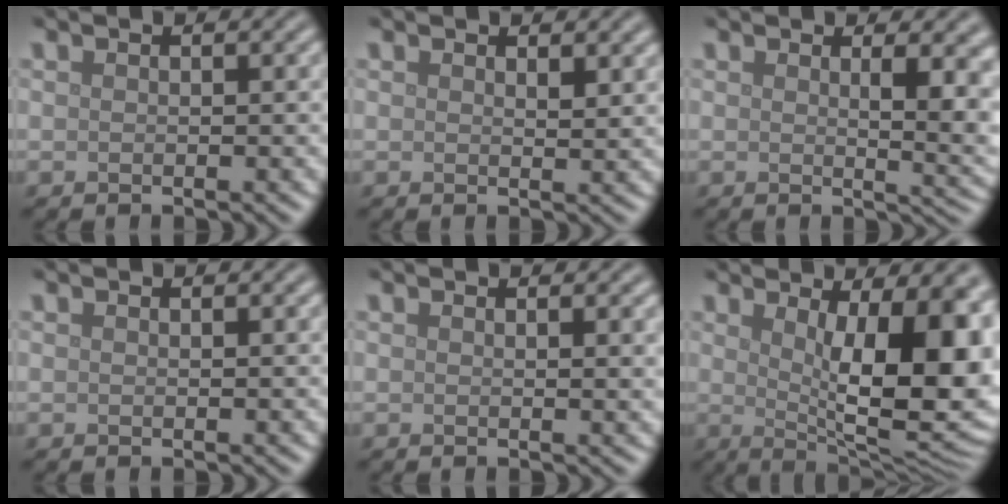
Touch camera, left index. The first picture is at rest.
{"total": 0.9, "force": [0.7, 0.3, 0.5], "torque": [-0.007, -0.003, 0.012]}
{"total": 5.4, "force": [1.3, 2.1, 4.8], "torque": [-0.044, -0.005, 0.024]}
{"total": 0.0}
{"total": 1.1, "force": [0.5, 0.3, 0.9], "torque": [-0.007, 0.002, 0.005]}
{"total": 14.1, "force": [1.3, 5.0, 13.2], "torque": [-0.142, 0.003, 0.020]}